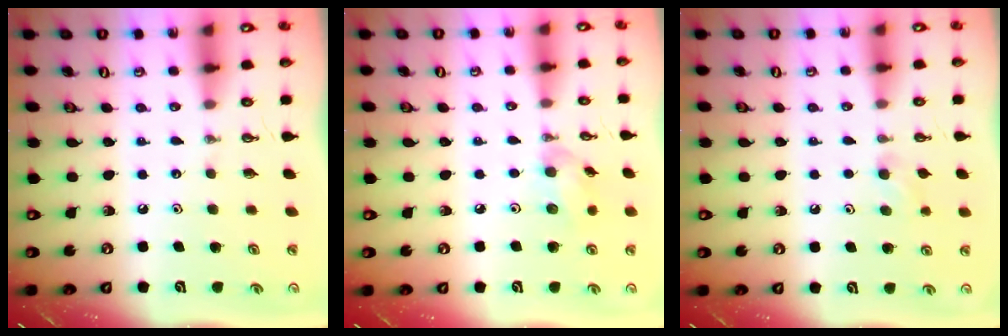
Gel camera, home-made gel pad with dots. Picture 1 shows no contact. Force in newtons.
{"total": 7.2, "press": 7.1, "slide": 0.6}
{"total": 4.9, "press": 4.8, "slide": 1.0}